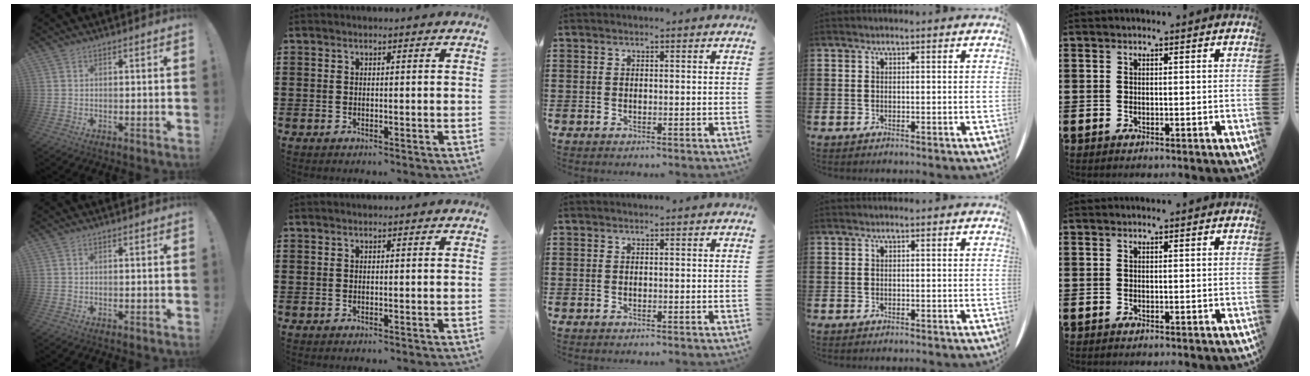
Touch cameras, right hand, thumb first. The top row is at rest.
{}